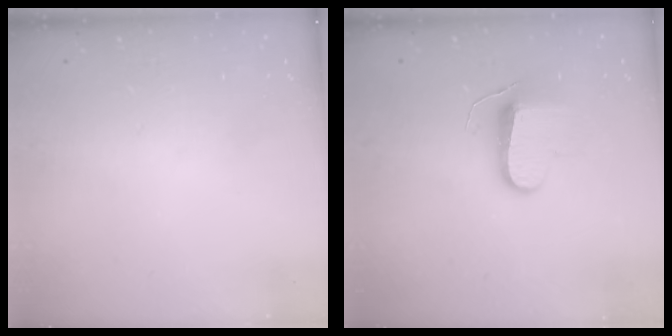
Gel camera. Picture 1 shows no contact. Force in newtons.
{"total": 9.5, "press": 9.5, "slide": 0.2}